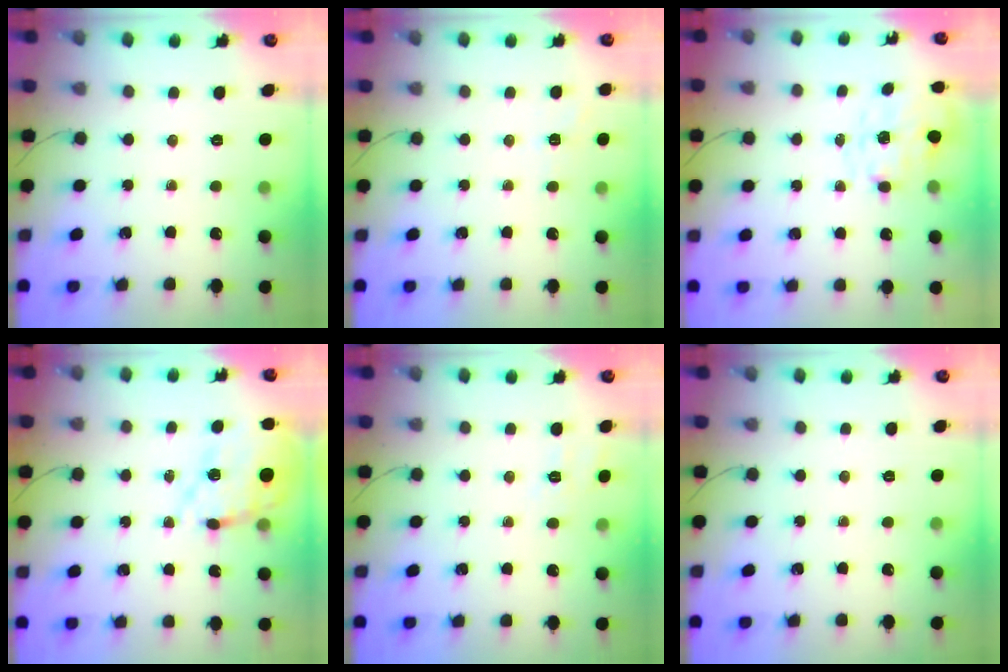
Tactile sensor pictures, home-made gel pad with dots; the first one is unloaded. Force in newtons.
{"total": 4.4, "press": 4.0, "slide": 1.8}
{"total": 7.0, "press": 6.9, "slide": 0.9}
{"total": 19.9, "press": 19.5, "slide": 4.1}
{"total": 2.3, "press": 1.2, "slide": 1.9}
{"total": 0.0}